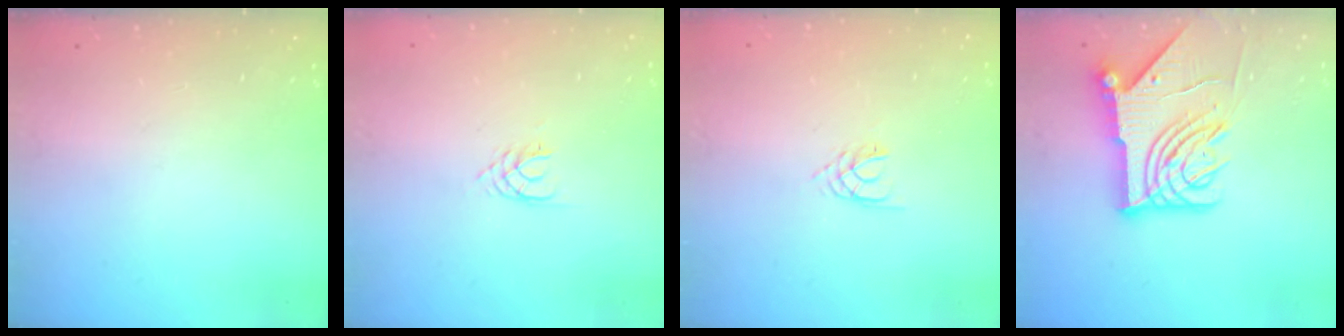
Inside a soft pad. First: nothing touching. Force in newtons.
{"total": 1.7, "press": 1.7, "slide": 0.2}
{"total": 2.1, "press": 2.1, "slide": 0.3}
{"total": 12.0, "press": 11.9, "slide": 1.5}